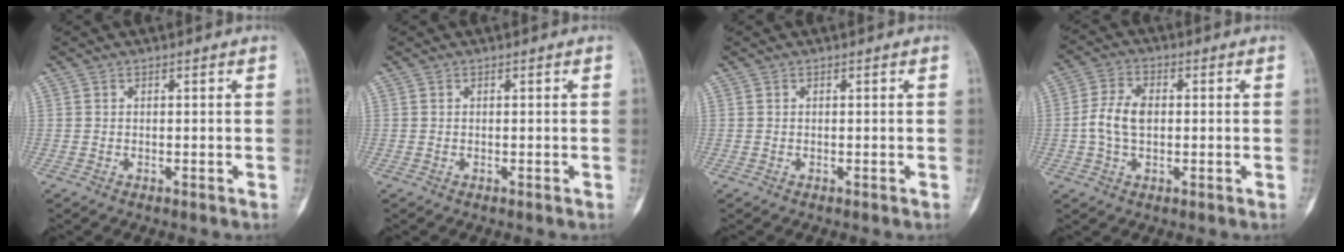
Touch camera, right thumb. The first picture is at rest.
{"total": 0.0}
{"total": 0.0}
{"total": 6.8, "force": [-0.2, 4.3, 5.3], "torque": [-0.111, 0.014, -0.006]}